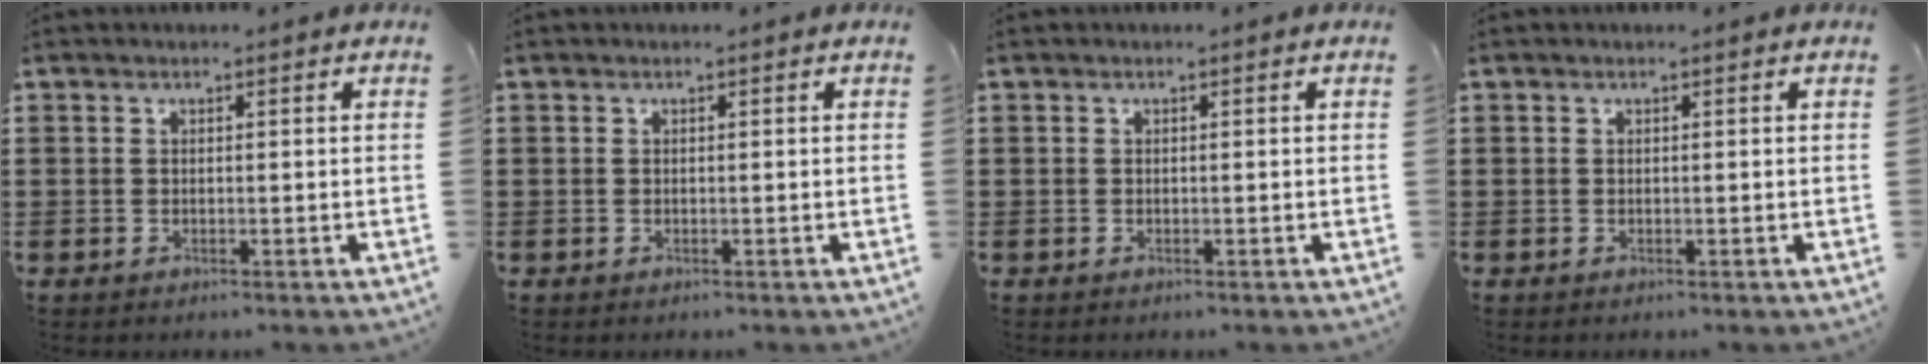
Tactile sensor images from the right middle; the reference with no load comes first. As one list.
[{"total": 0.0}, {"total": 0.0}, {"total": 0.0}]